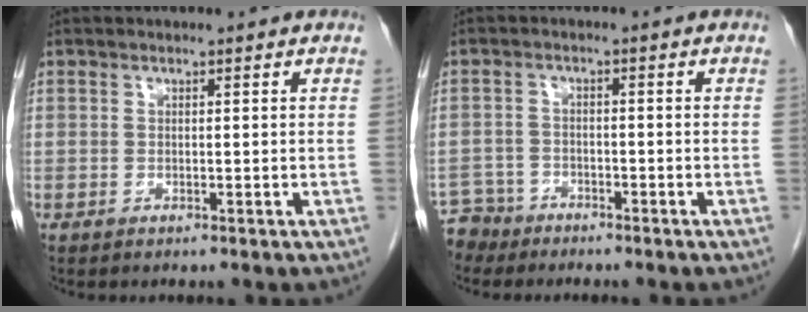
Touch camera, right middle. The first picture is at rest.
{"total": 3.9, "force": [-3.4, 1.7, -0.9], "torque": [0.016, 0.000, -0.068]}